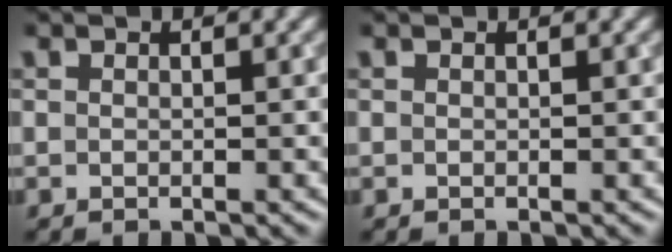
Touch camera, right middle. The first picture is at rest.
{"total": 0.0}